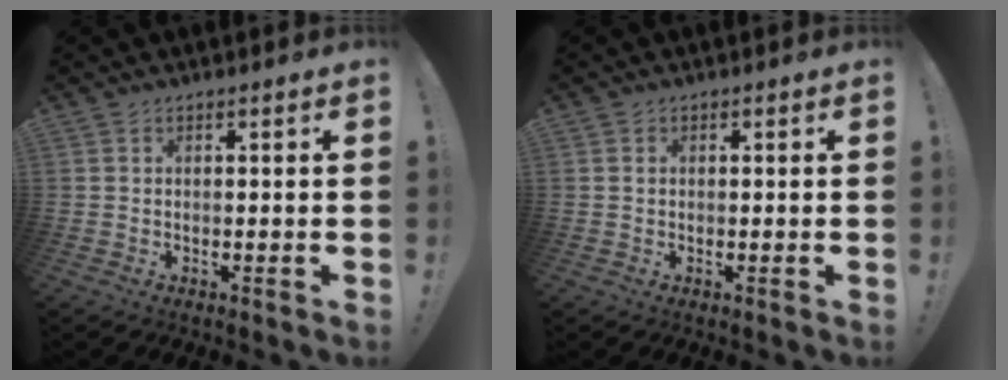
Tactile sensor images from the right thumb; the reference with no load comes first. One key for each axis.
{"total": 0.8, "fx": 0.2, "fy": 0.8, "fz": 0.0, "tx": 0.005, "ty": 0.000, "tz": 0.002}